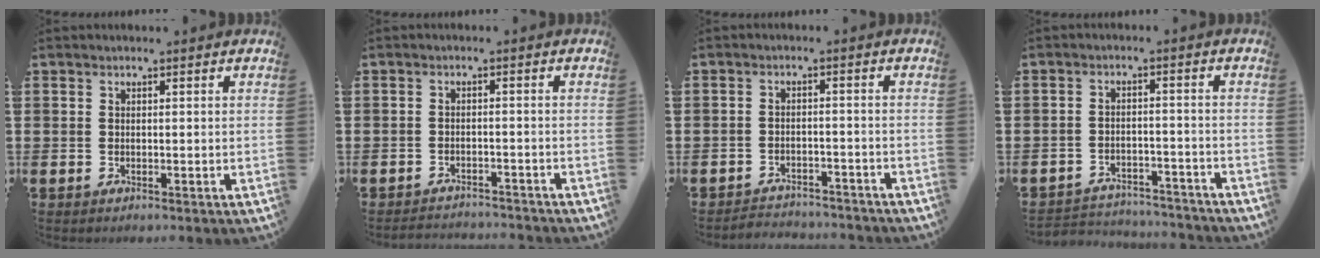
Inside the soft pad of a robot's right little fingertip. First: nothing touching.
{"total": 2.0, "force": [-2.0, 0.0, -0.2], "torque": [-0.004, 0.004, -0.043]}
{"total": 2.5, "force": [-2.5, 0.1, -0.3], "torque": [-0.003, 0.003, -0.055]}
{"total": 3.2, "force": [-3.2, 0.5, 0.0], "torque": [-0.006, 0.005, -0.068]}